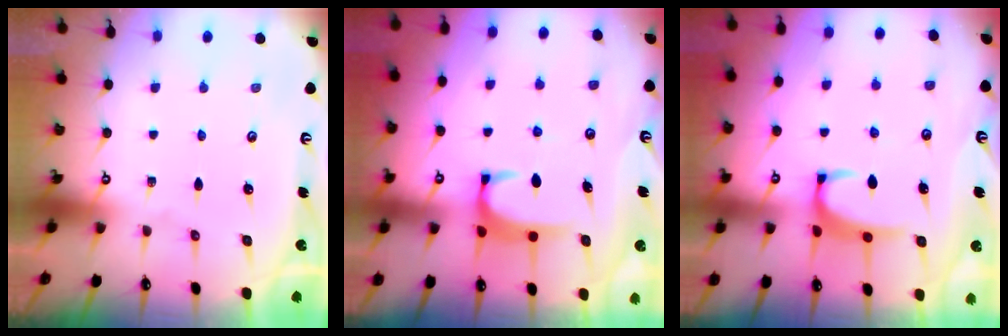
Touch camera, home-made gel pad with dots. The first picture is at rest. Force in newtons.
{"total": 2.4, "press": 2.4, "slide": 0.6}
{"total": 2.2, "press": 2.1, "slide": 0.6}